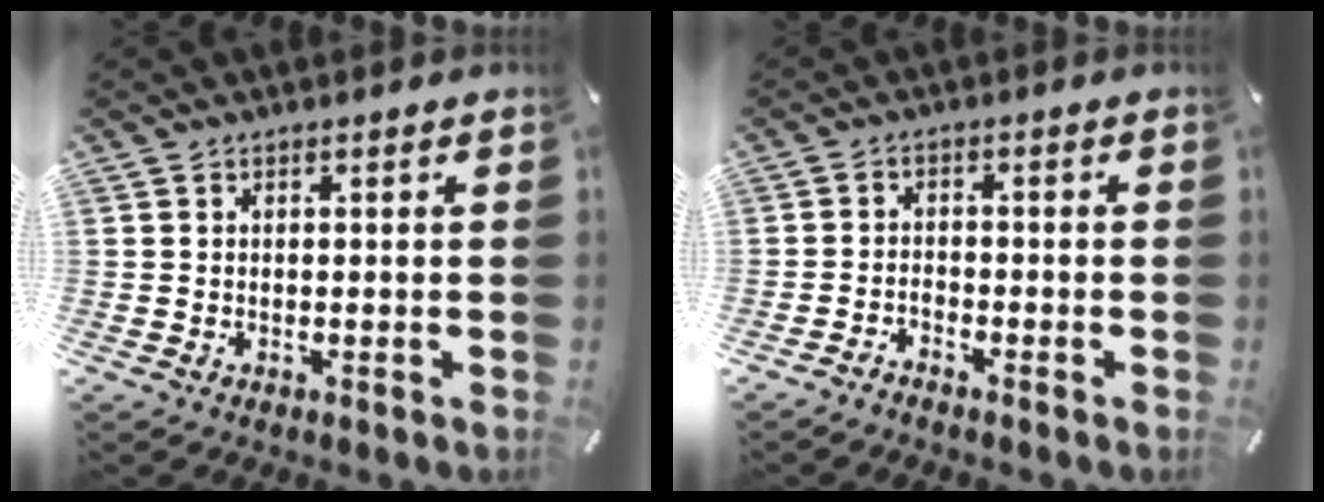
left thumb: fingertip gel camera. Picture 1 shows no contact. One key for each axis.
{"total": 1.9, "fx": -1.9, "fy": 0.3, "fz": 0.2, "tx": -0.005, "ty": 0.009, "tz": -0.038}